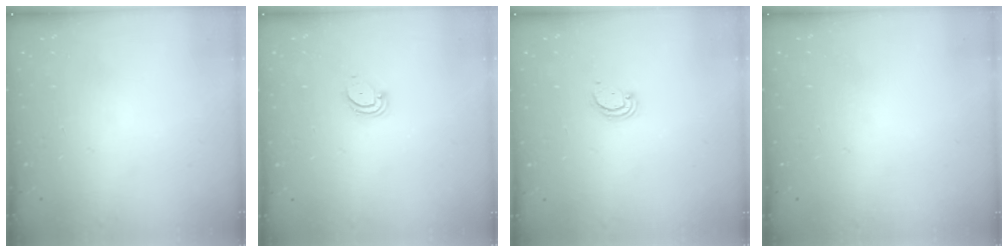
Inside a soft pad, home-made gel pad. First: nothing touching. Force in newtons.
{"total": 3.0, "press": 3.0, "slide": 0.2}
{"total": 2.2, "press": 2.2, "slide": 0.2}
{"total": 0.0}